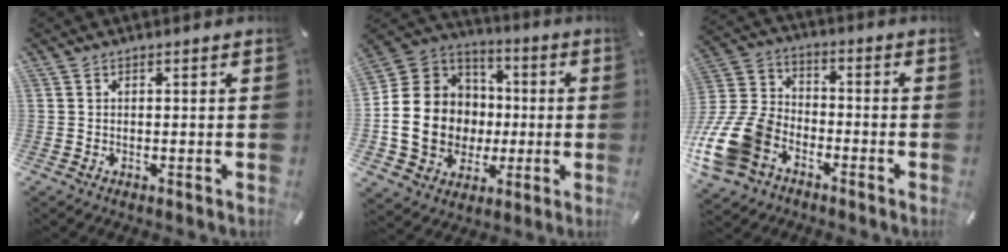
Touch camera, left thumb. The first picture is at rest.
{"total": 18.3, "force": [-2.6, 16.3, 7.9], "torque": [-0.163, 0.005, -0.036]}
{"total": 16.2, "force": [-7.9, 11.6, 8.0], "torque": [-0.176, 0.052, -0.142]}